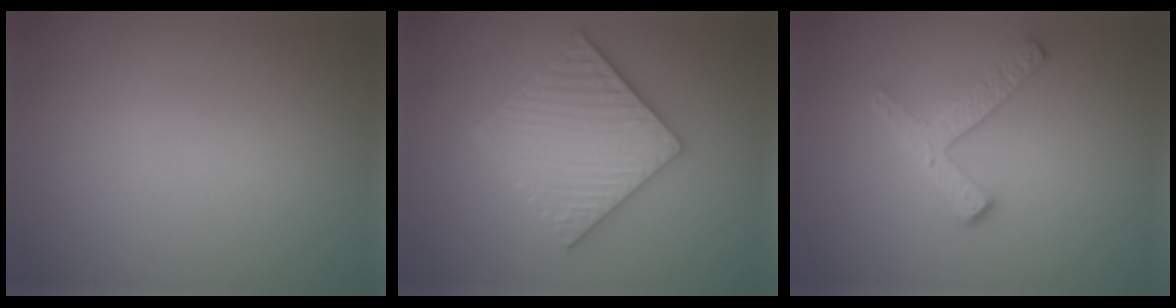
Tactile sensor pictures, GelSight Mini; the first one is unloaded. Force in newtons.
{"total": 5.8, "press": 5.7, "slide": 1.1}
{"total": 2.8, "press": 2.5, "slide": 1.3}